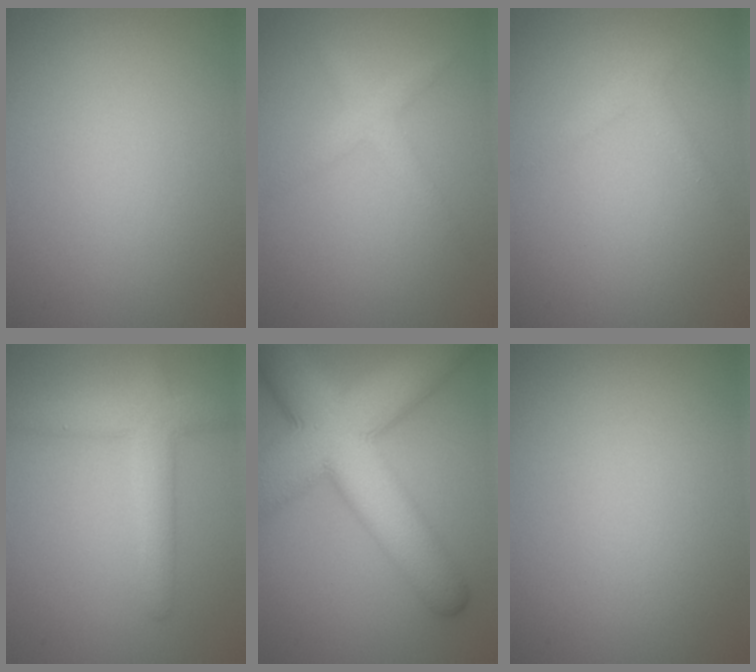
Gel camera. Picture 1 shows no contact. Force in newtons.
{"total": 2.1, "press": 2.1, "slide": 0.1}
{"total": 1.3, "press": 1.3, "slide": 0.1}
{"total": 4.3, "press": 4.3, "slide": 0.1}
{"total": 13.7, "press": 13.7, "slide": 0.3}
{"total": 0.0}